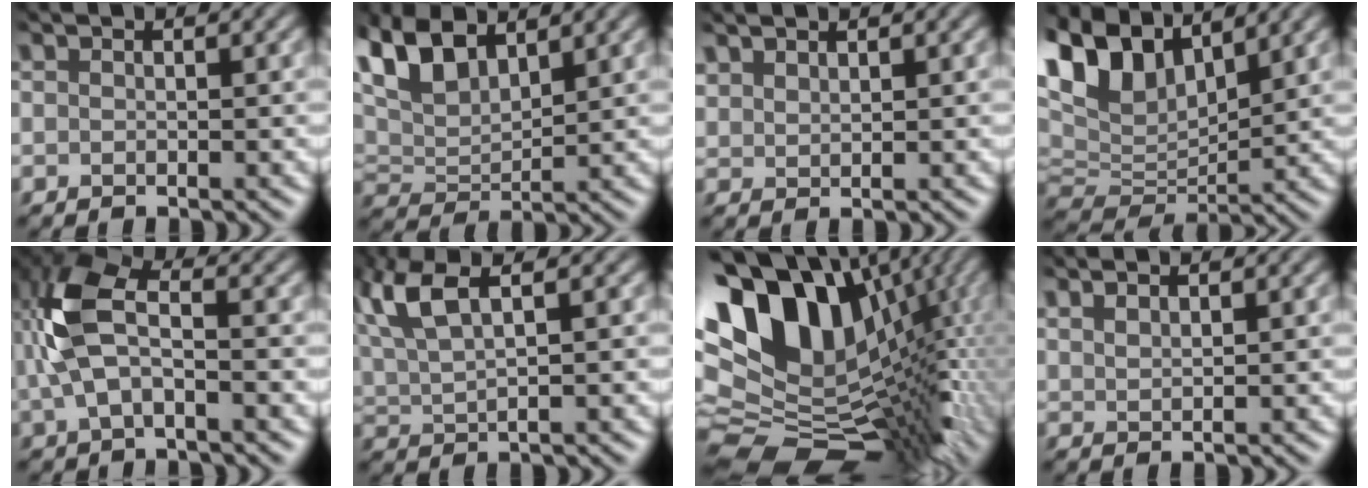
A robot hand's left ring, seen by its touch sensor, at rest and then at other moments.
{"total": 5.9, "force": [3.7, 2.5, 3.9], "torque": [-0.099, 0.011, 0.070]}
{"total": 1.6, "force": [1.6, 0.1, 0.4], "torque": [-0.014, 0.009, 0.038]}
{"total": 10.6, "force": [5.7, 5.4, 7.0], "torque": [-0.164, 0.019, 0.108]}
{"total": 5.8, "force": [-0.2, 3.1, 4.9], "torque": [-0.114, 0.019, -0.015]}
{"total": 6.4, "force": [3.1, 2.0, 5.2], "torque": [-0.137, 0.017, 0.065]}
{"total": 14.1, "force": [2.0, 9.6, 10.2], "torque": [-0.181, 0.005, 0.054]}
{"total": 1.7, "force": [1.6, -0.2, 0.6], "torque": [-0.014, 0.005, 0.036]}